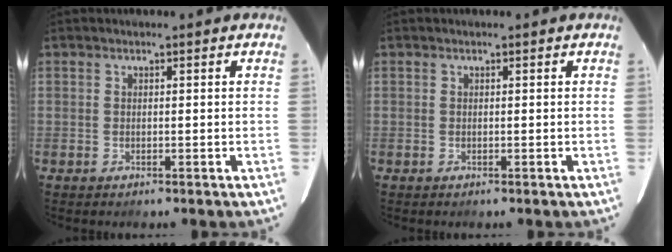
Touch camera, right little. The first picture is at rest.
{"total": 0.0}